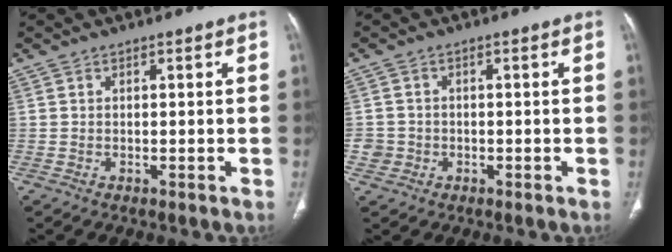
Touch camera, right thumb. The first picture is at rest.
{"total": 2.8, "force": [-0.7, 2.7, 0.3], "torque": [0.007, 0.010, -0.014]}